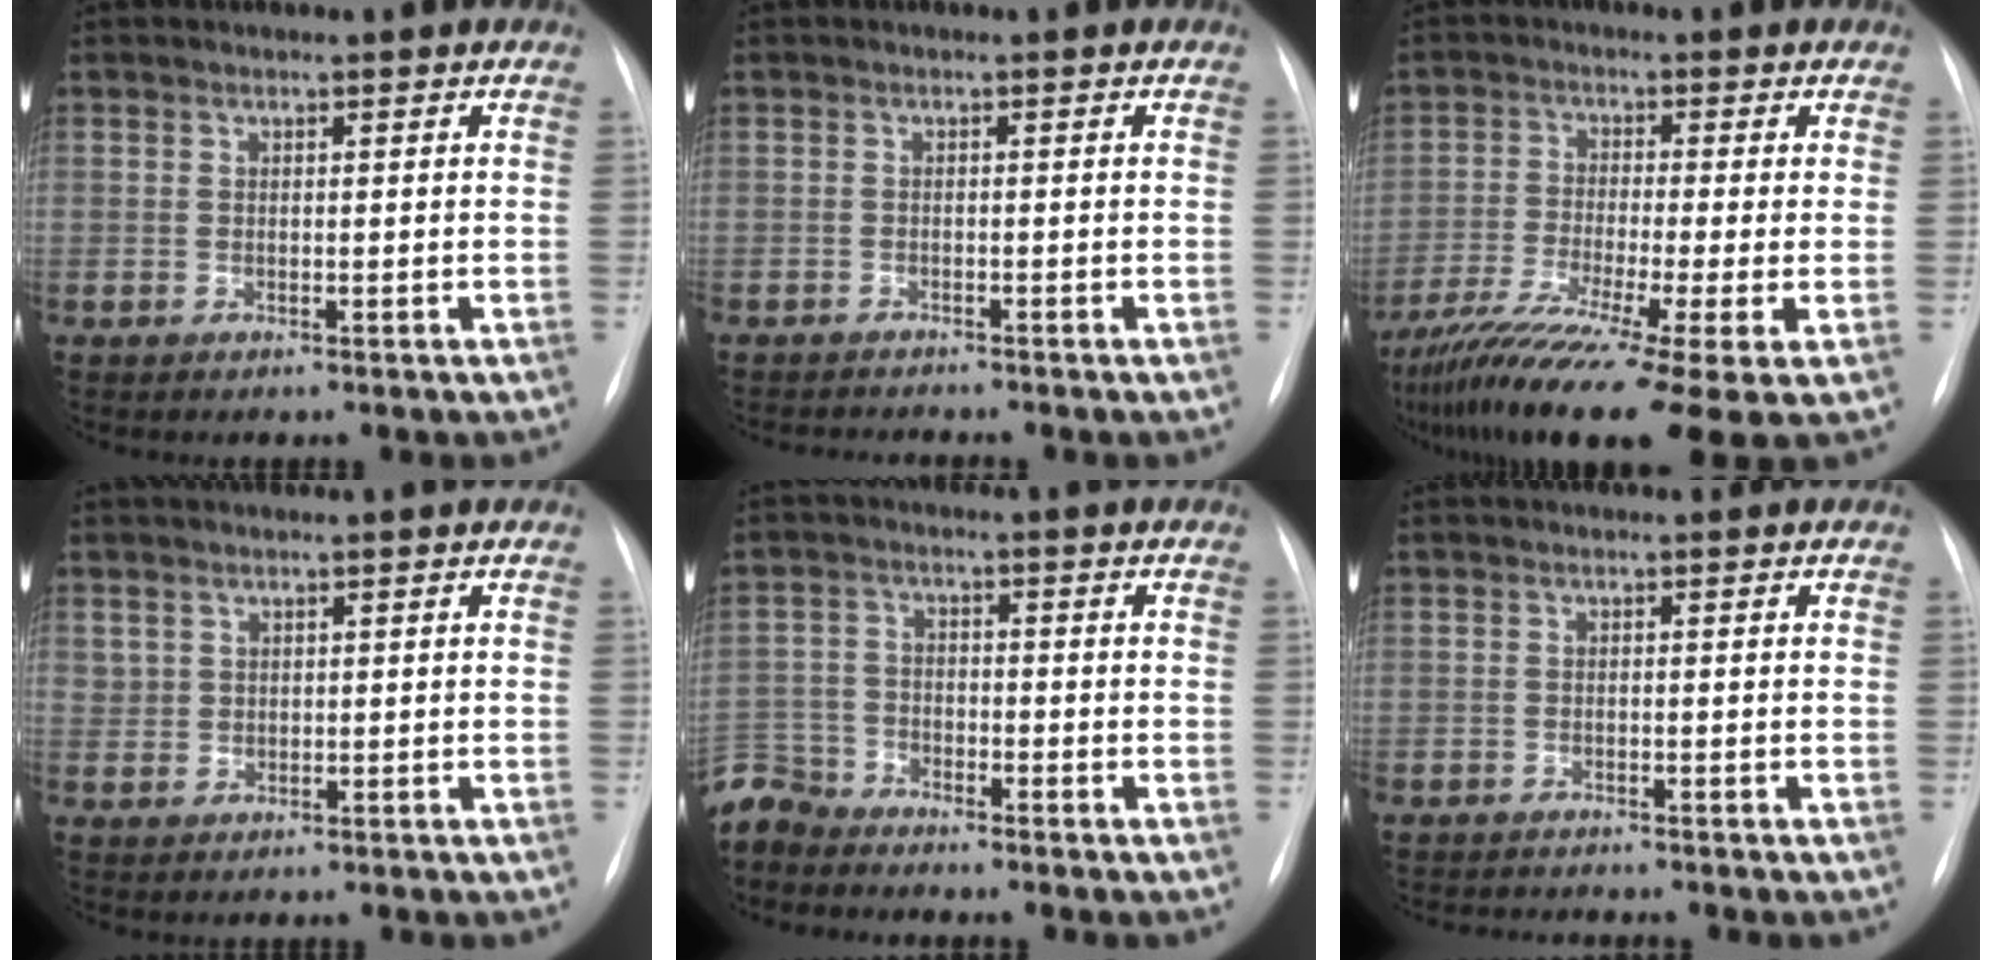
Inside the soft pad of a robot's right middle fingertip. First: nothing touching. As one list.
[{"total": 3.2, "force": [-3.1, -0.2, 0.7], "torque": [-0.007, -0.010, -0.048]}, {"total": 14.4, "force": [-8.9, -0.5, 11.3], "torque": [-0.188, -0.044, -0.150]}, {"total": 1.3, "force": [0.8, 1.0, 0.1], "torque": [0.009, 0.001, 0.012]}, {"total": 6.1, "force": [-5.8, 1.7, -0.6], "torque": [0.013, -0.002, -0.124]}, {"total": 3.5, "force": [-3.4, 0.0, 0.7], "torque": [-0.007, -0.010, -0.051]}]